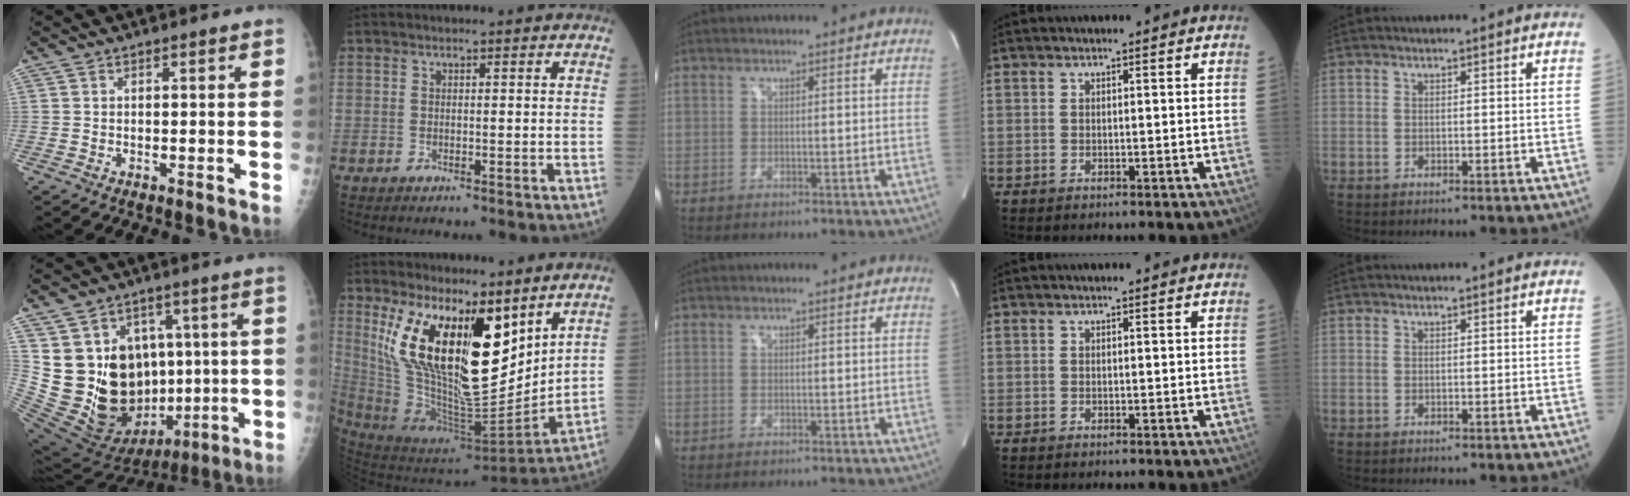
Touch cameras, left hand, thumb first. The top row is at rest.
{"thumb": {"total": 26.2, "force": [1.8, 19.0, 18.0], "torque": [-0.302, 0.004, 0.070]}, "index": {"total": 20.4, "force": [9.7, 6.4, 16.7], "torque": [-0.313, -0.021, 0.188]}}